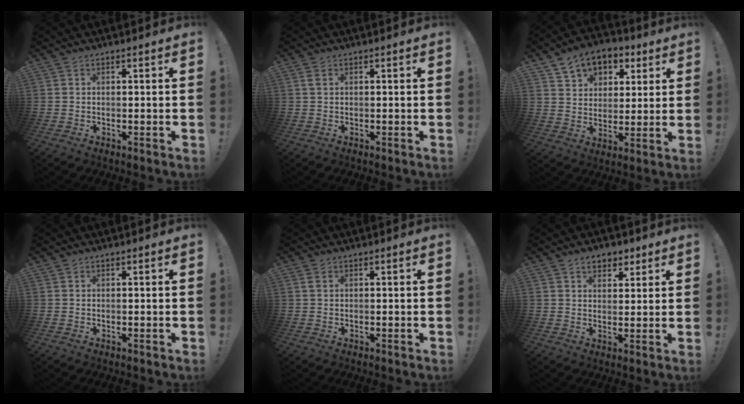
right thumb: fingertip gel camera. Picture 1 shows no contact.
{"total": 1.3, "force": [0.7, 0.6, 0.9], "torque": [-0.012, 0.000, 0.010]}
{"total": 10.1, "force": [5.8, 7.3, 3.9], "torque": [-0.064, -0.030, 0.115]}
{"total": 0.0}
{"total": 0.9, "force": [0.5, 0.4, 0.6], "torque": [-0.005, -0.001, 0.007]}
{"total": 4.6, "force": [2.8, 3.3, 1.7], "torque": [-0.012, -0.011, 0.047]}